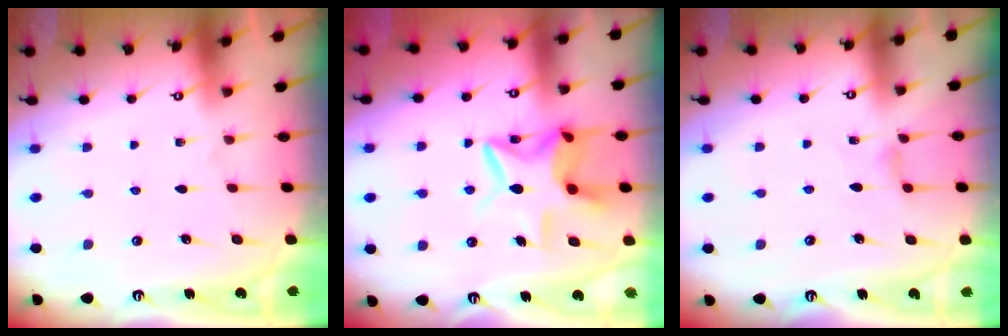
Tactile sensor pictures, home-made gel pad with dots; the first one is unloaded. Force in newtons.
{"total": 12.3, "press": 12.3, "slide": 1.1}
{"total": 4.6, "press": 4.5, "slide": 0.6}